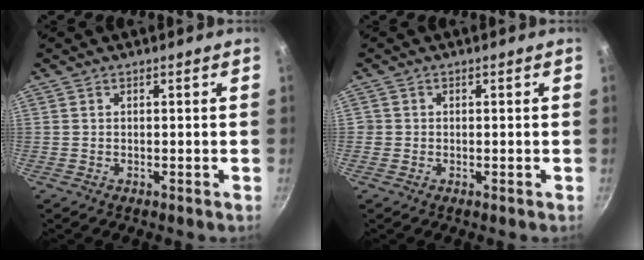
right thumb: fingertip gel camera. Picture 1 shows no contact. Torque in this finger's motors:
{"motor_torque": [0.14, 0.08, 0.50, 0.10, 0.00]}